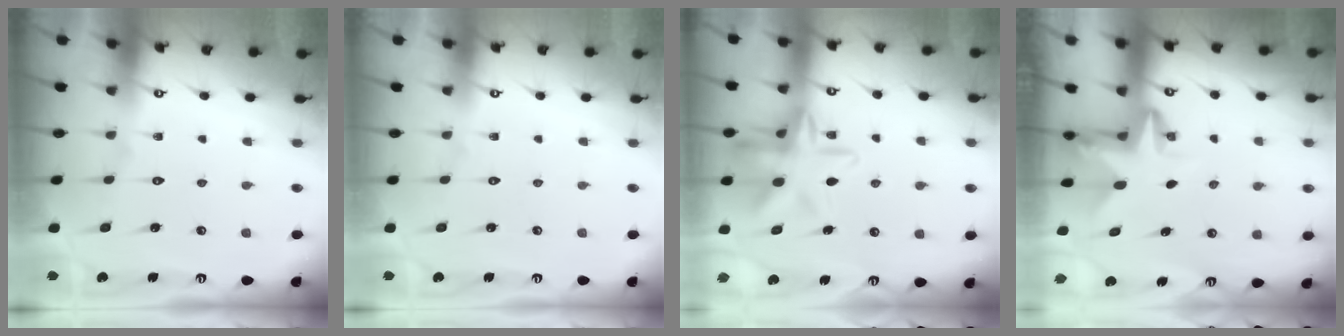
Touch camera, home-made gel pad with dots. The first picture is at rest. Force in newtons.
{"total": 0.0}
{"total": 13.4, "press": 13.4, "slide": 1.0}
{"total": 3.4, "press": 3.4, "slide": 0.2}